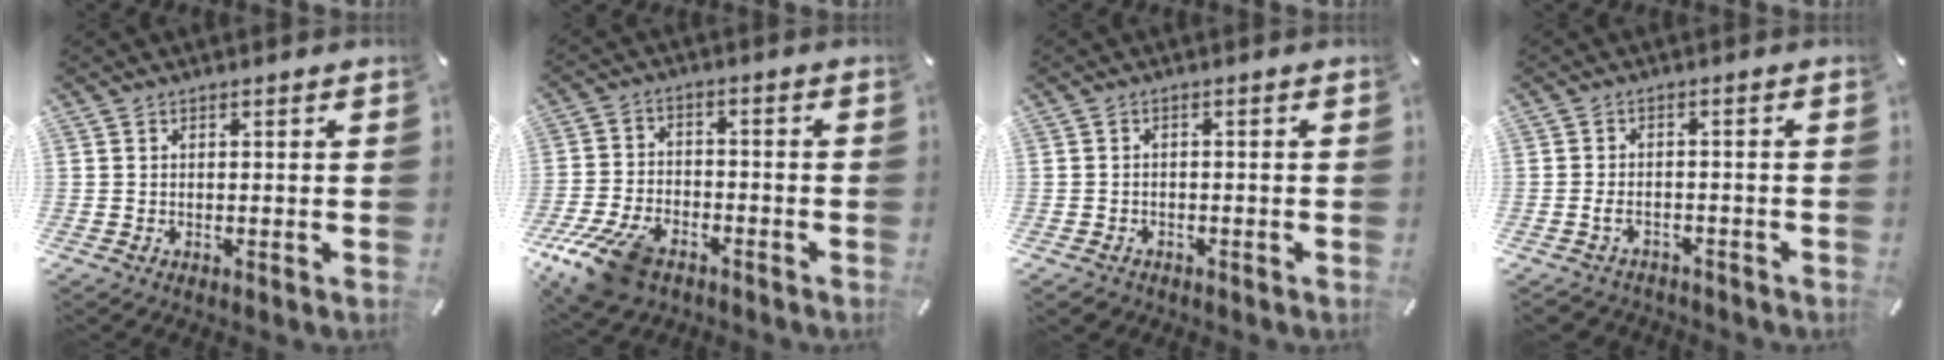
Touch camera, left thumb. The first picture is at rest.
{"total": 12.2, "force": [-7.6, 6.8, 6.7], "torque": [-0.141, 0.036, -0.140]}
{"total": 1.8, "force": [-1.3, 1.2, 0.3], "torque": [-0.015, 0.006, -0.032]}
{"total": 3.3, "force": [-2.0, 2.2, 1.5], "torque": [-0.034, 0.008, -0.040]}